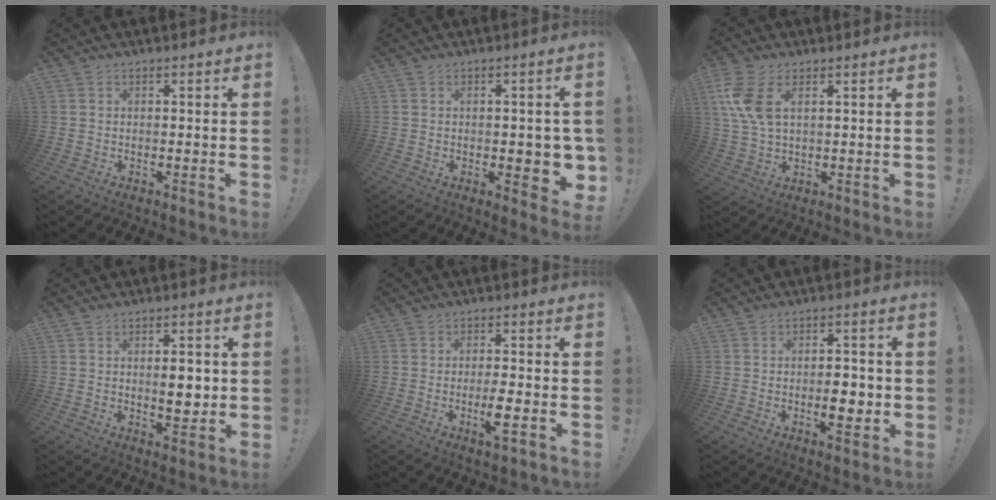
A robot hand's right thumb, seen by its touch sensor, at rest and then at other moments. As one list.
[{"total": 5.7, "force": [-0.9, 2.5, 5.0], "torque": [-0.055, -0.001, -0.008]}, {"total": 9.7, "force": [3.4, 5.0, 7.7], "torque": [-0.164, -0.011, 0.063]}, {"total": 6.0, "force": [0.2, 2.6, 5.4], "torque": [-0.060, -0.007, -0.004]}, {"total": 5.8, "force": [-2.0, 0.4, 5.4], "torque": [-0.102, -0.005, -0.034]}, {"total": 6.9, "force": [-1.6, 2.9, 6.0], "torque": [-0.075, 0.003, -0.025]}]